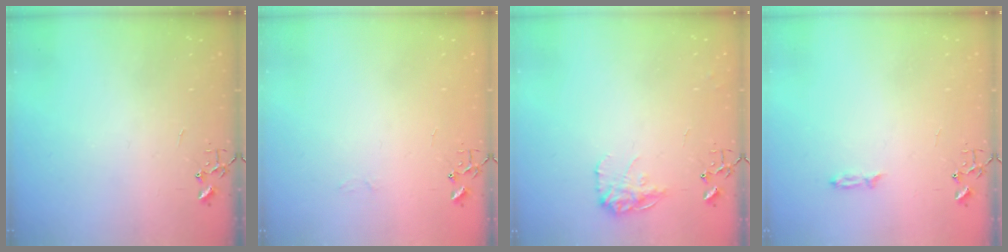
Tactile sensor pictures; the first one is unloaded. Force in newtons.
{"total": 3.0, "press": 3.0, "slide": 0.3}
{"total": 10.9, "press": 10.9, "slide": 0.4}
{"total": 3.4, "press": 3.3, "slide": 0.5}